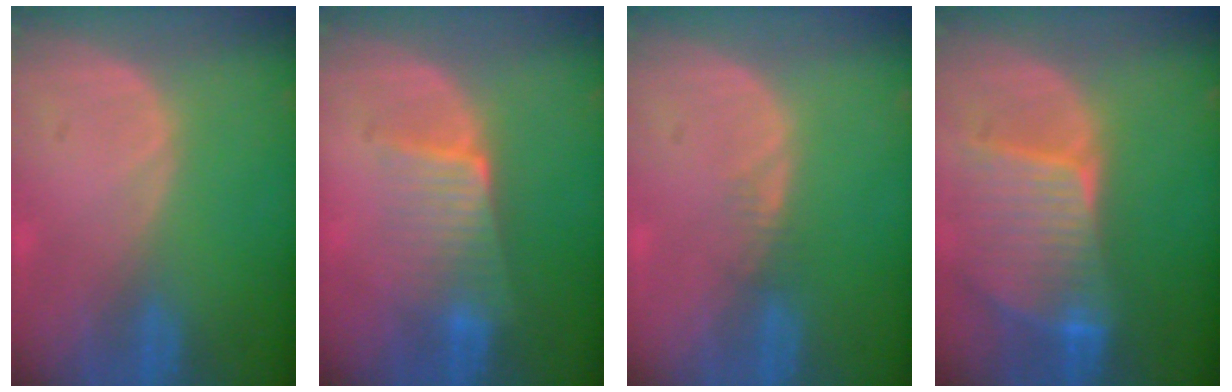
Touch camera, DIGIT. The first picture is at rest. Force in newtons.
{"total": 6.4, "press": 5.8, "slide": 2.9}
{"total": 1.3, "press": 1.2, "slide": 0.2}
{"total": 9.3, "press": 8.2, "slide": 4.4}